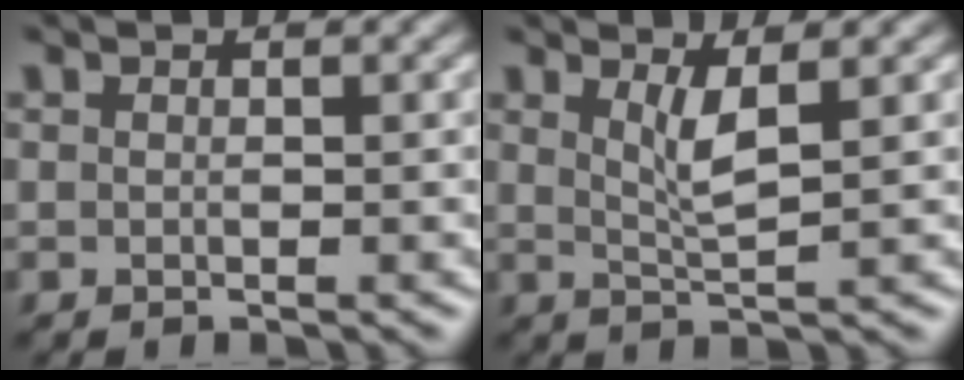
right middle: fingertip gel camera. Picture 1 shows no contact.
{"total": 2.5, "force": [1.0, 0.5, 2.3], "torque": [-0.041, -0.006, 0.022]}